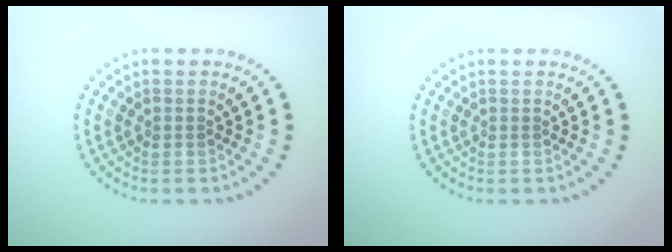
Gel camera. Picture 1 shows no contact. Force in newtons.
{"total": 0.0}